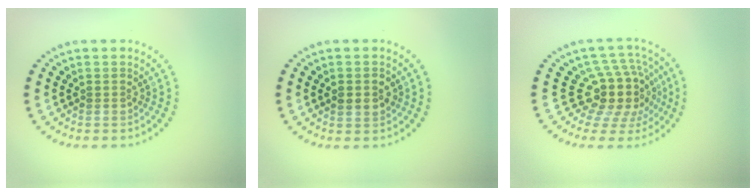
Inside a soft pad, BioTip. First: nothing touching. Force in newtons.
{"total": 2.3, "press": 2.3, "slide": 0.2}
{"total": 5.0, "press": 3.7, "slide": 3.3}